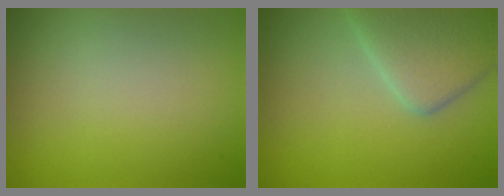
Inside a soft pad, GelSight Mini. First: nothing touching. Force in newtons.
{"total": 5.3, "press": 5.3, "slide": 0.4}